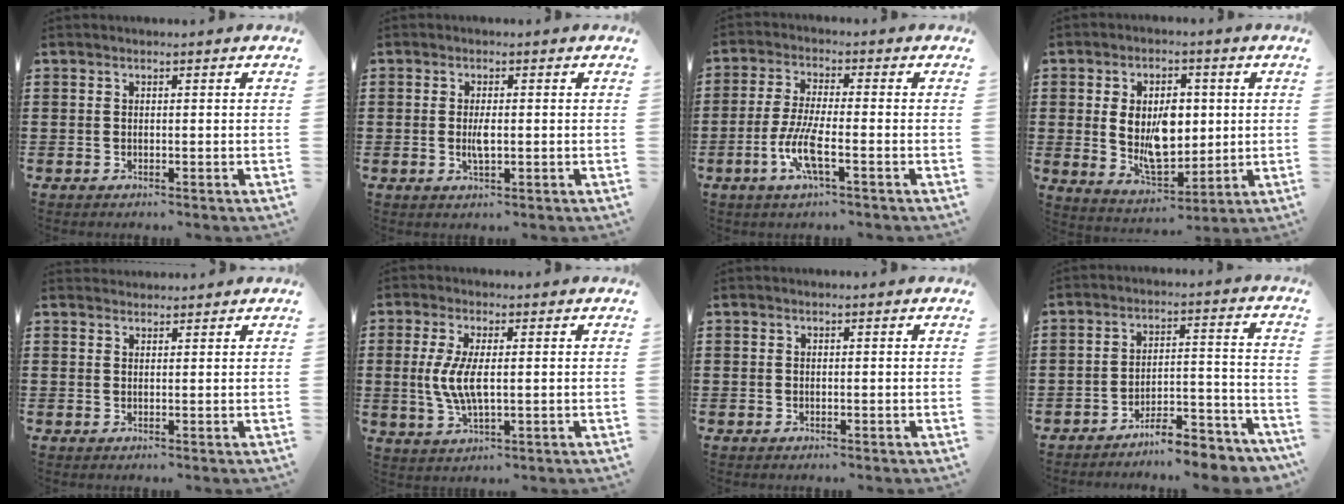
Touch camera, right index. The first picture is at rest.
{"total": 2.7, "force": [-0.2, 0.7, 2.6], "torque": [-0.054, -0.005, -0.007]}
{"total": 7.0, "force": [-2.7, 1.3, 6.4], "torque": [-0.145, -0.016, -0.057]}
{"total": 9.2, "force": [1.0, 5.6, 7.2], "torque": [-0.126, 0.006, 0.016]}
{"total": 1.4, "force": [1.4, 0.4, -0.3], "torque": [0.003, 0.003, 0.028]}
{"total": 5.9, "force": [0.2, 2.0, 5.6], "torque": [-0.125, -0.003, -0.003]}
{"total": 0.0}
{"total": 6.6, "force": [-6.4, 0.4, 1.8], "torque": [-0.025, 0.013, -0.122]}